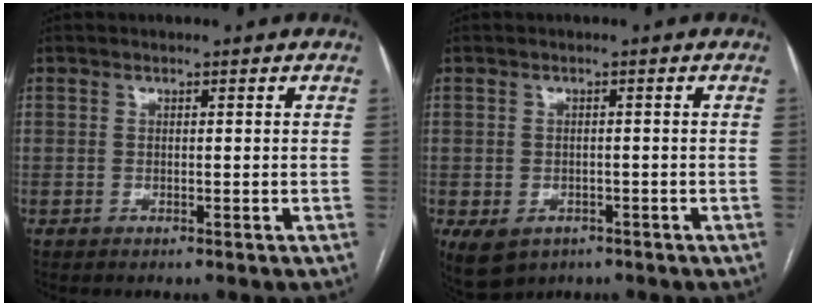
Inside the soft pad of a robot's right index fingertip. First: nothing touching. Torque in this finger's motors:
{"motor_torque": [0.51, -0.39, 0.37, 0.08]}